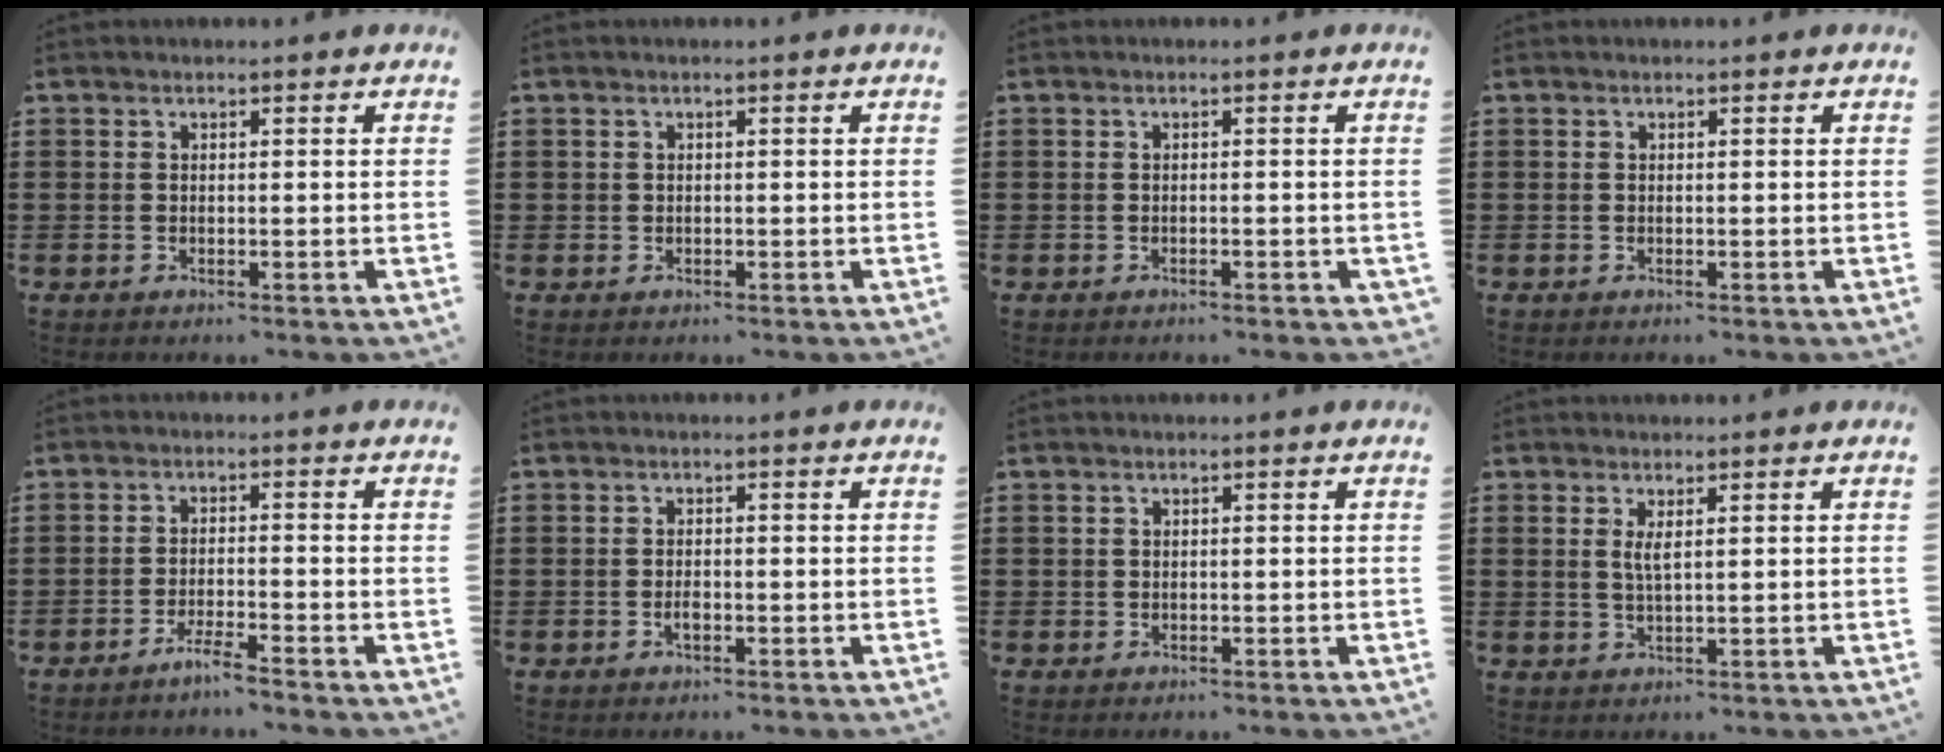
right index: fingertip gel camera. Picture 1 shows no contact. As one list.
[{"total": 0.6, "force": [-0.1, 0.6, 0.1], "torque": [-0.002, 0.005, -0.004]}, {"total": 0.5, "force": [-0.3, 0.0, 0.4], "torque": [-0.010, -0.006, -0.005]}, {"total": 0.0}, {"total": 3.1, "force": [-2.7, -0.2, 1.6], "torque": [-0.032, 0.000, -0.051]}, {"total": 1.5, "force": [-0.7, 0.7, 1.2], "torque": [-0.024, -0.001, -0.012]}, {"total": 0.5, "force": [0.1, 0.5, 0.0], "torque": [-0.001, 0.005, 0.000]}, {"total": 2.1, "force": [0.8, 0.5, 1.9], "torque": [-0.041, 0.002, 0.013]}]